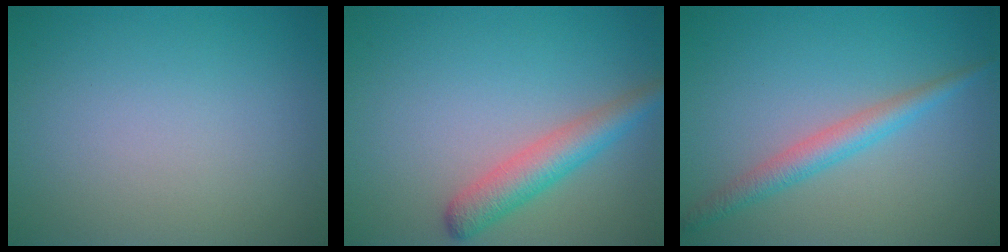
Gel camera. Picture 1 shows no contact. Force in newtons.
{"total": 3.7, "press": 3.7, "slide": 0.2}
{"total": 2.6, "press": 2.6, "slide": 0.0}